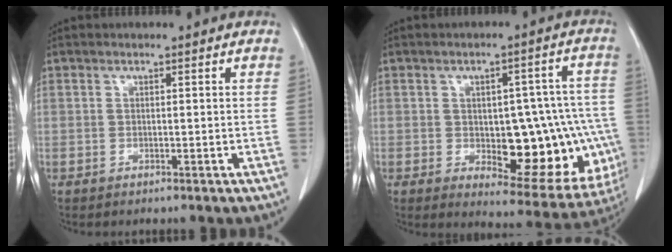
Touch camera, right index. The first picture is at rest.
{"total": 18.3, "force": [-2.9, 7.8, 16.3], "torque": [-0.137, 0.028, -0.008]}